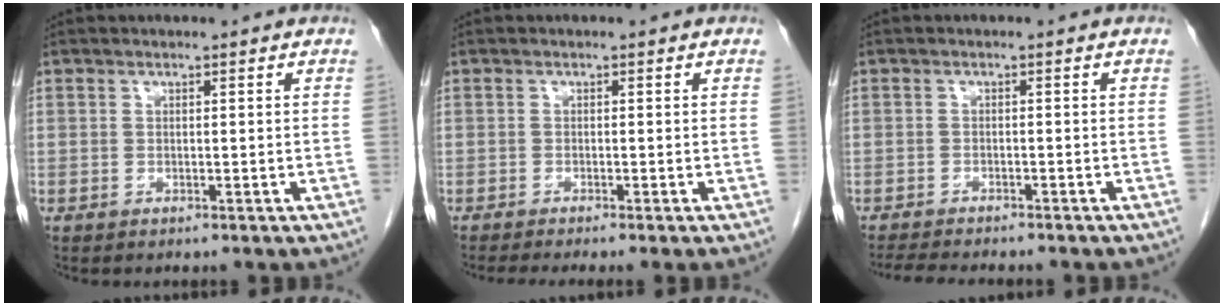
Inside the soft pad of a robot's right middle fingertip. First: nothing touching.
{"total": 3.9, "force": [-3.2, -0.6, 2.2], "torque": [-0.027, -0.009, -0.051]}
{"total": 6.9, "force": [-6.2, 0.9, 3.0], "torque": [-0.046, -0.012, -0.092]}